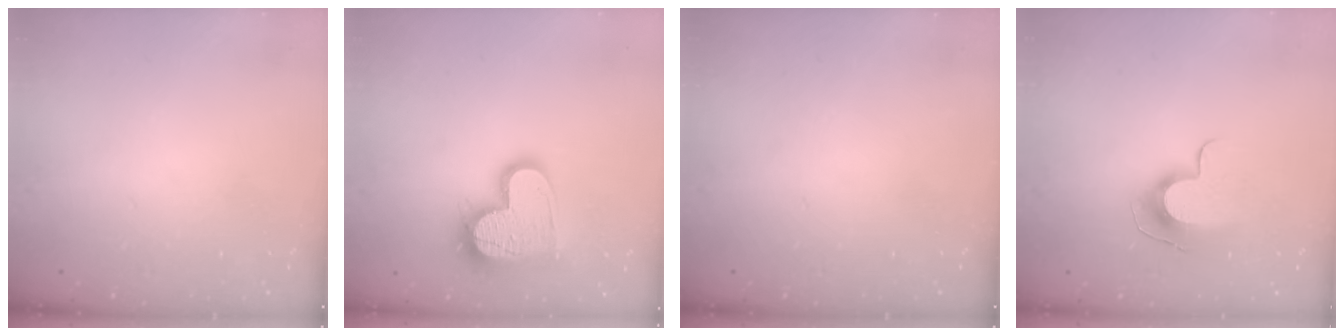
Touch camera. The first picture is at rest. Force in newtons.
{"total": 16.4, "press": 16.3, "slide": 1.2}
{"total": 0.0}
{"total": 10.1, "press": 10.1, "slide": 0.5}